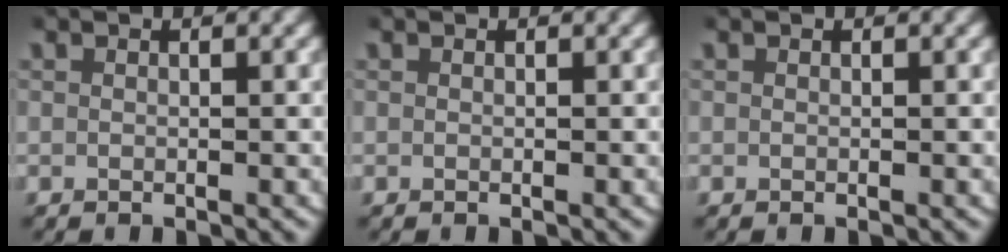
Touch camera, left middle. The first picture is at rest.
{"total": 0.0}
{"total": 0.0}